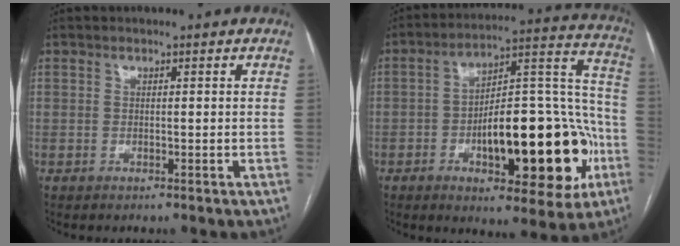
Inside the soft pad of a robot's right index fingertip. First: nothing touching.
{"total": 23.5, "force": [-7.1, 8.2, 20.9], "torque": [-0.260, 0.035, -0.089]}